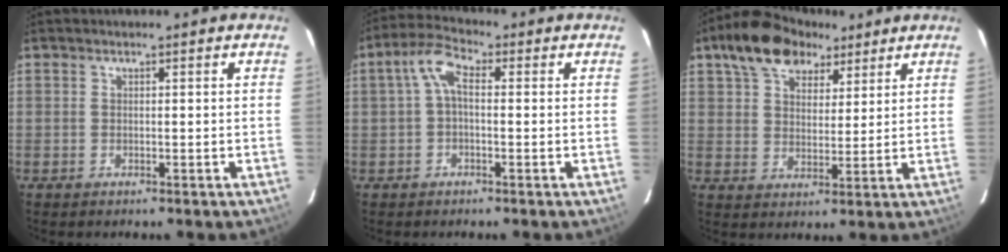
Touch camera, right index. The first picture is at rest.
{"total": 5.0, "force": [0.2, 2.6, 4.3], "torque": [-0.090, 0.021, 0.004]}
{"total": 13.9, "force": [8.7, 7.9, 7.5], "torque": [-0.140, 0.044, 0.146]}